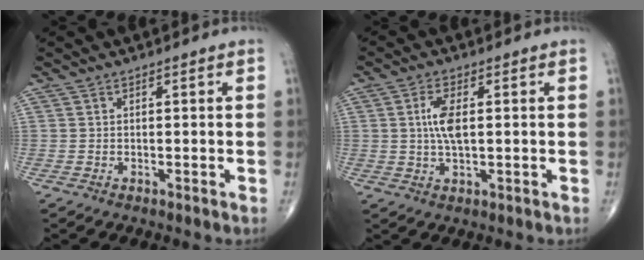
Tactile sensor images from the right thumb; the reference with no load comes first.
{"total": 5.6, "force": [0.7, 2.2, 5.1], "torque": [-0.107, -0.001, 0.012]}